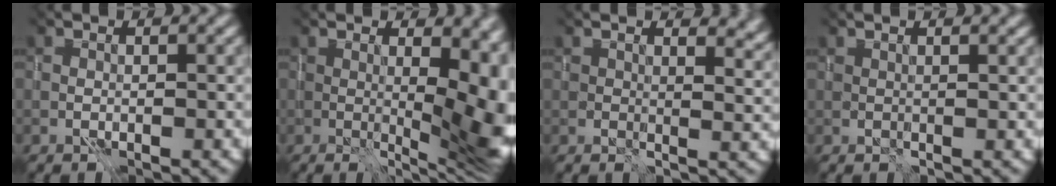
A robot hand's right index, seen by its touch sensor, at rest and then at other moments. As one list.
[{"total": 13.4, "force": [0.5, 6.5, 11.8], "torque": [-0.097, -0.001, 0.042]}, {"total": 3.8, "force": [2.4, 1.9, 2.3], "torque": [-0.020, -0.010, 0.046]}, {"total": 1.5, "force": [1.4, 0.3, 0.4], "torque": [-0.009, 0.001, 0.014]}]